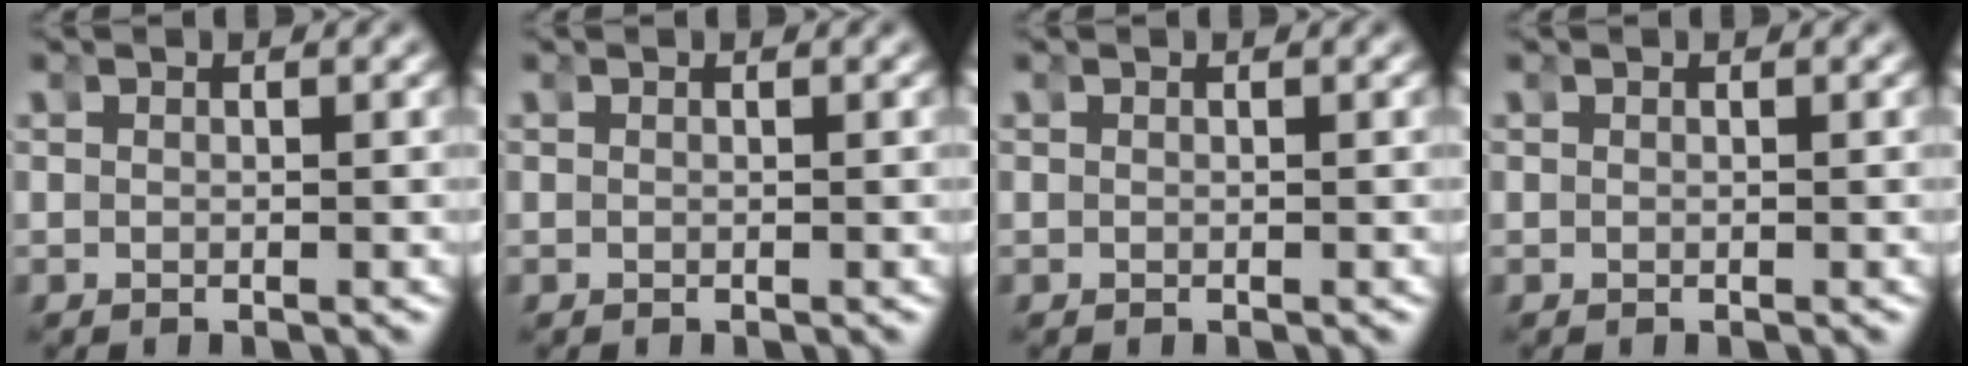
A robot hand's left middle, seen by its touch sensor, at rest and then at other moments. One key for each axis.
{"total": 0.0}
{"total": 0.0}
{"total": 0.0}